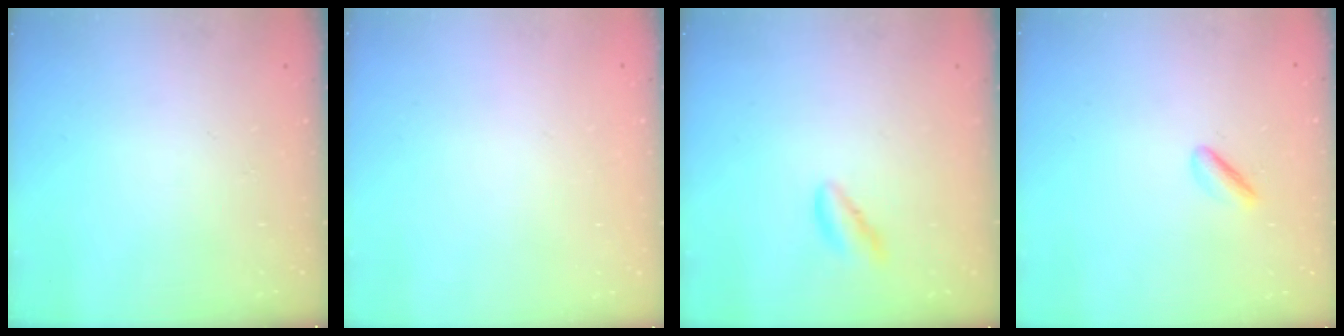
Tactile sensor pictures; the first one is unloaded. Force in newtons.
{"total": 2.1, "press": 2.1, "slide": 0.1}
{"total": 0.0}
{"total": 2.2, "press": 1.9, "slide": 1.2}